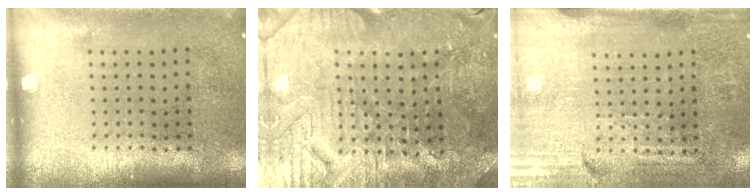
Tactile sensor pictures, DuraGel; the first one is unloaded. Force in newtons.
{"total": 3.6, "press": 3.6, "slide": 0.5}
{"total": 3.4, "press": 3.1, "slide": 1.4}